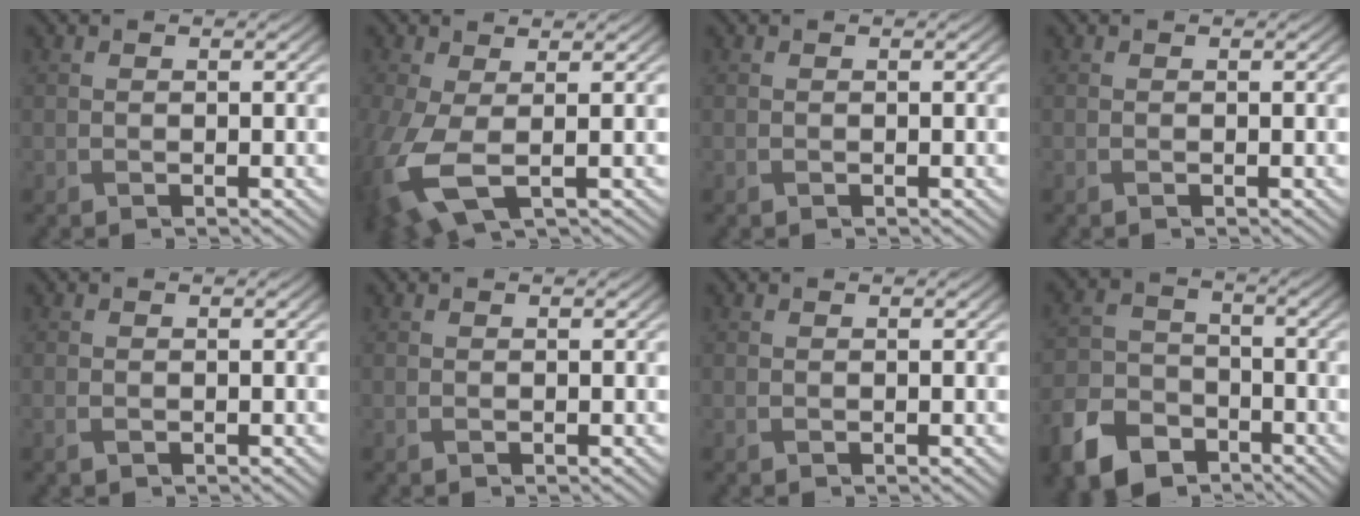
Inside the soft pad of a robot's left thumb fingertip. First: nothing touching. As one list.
[{"total": 8.1, "force": [-1.4, 4.2, 6.8], "torque": [-0.196, -0.030, -0.018]}, {"total": 0.0}, {"total": 0.0}, {"total": 0.7, "force": [-0.4, 0.5, 0.4], "torque": [-0.012, -0.006, -0.006]}, {"total": 0.0}, {"total": 0.0}, {"total": 9.3, "force": [-6.1, 5.6, 4.1], "torque": [-0.102, -0.021, -0.130]}]